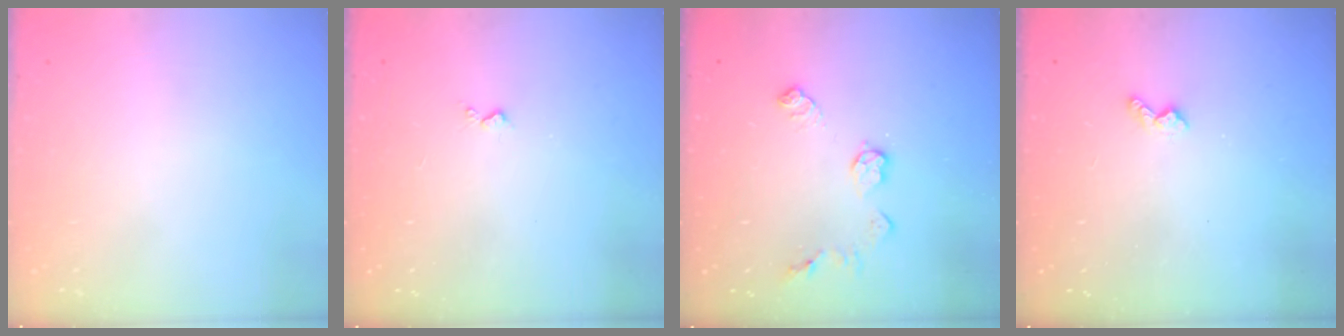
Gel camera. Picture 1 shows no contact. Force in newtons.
{"total": 3.0, "press": 2.9, "slide": 0.5}
{"total": 7.5, "press": 7.5, "slide": 0.3}
{"total": 3.5, "press": 3.5, "slide": 0.5}